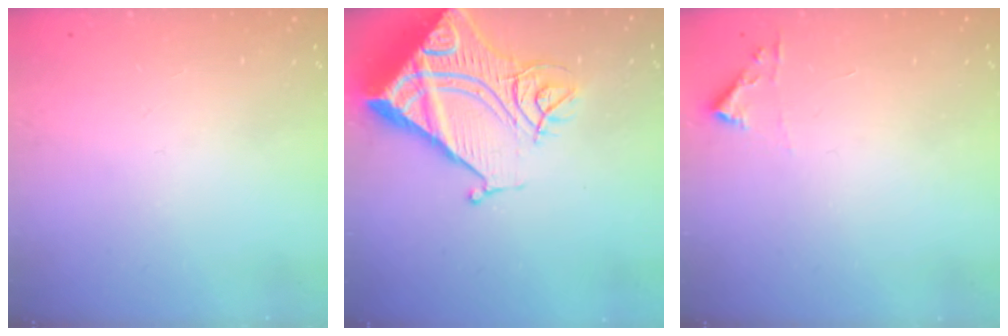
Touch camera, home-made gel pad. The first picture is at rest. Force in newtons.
{"total": 23.6, "press": 23.4, "slide": 3.0}
{"total": 3.3, "press": 3.3, "slide": 0.4}